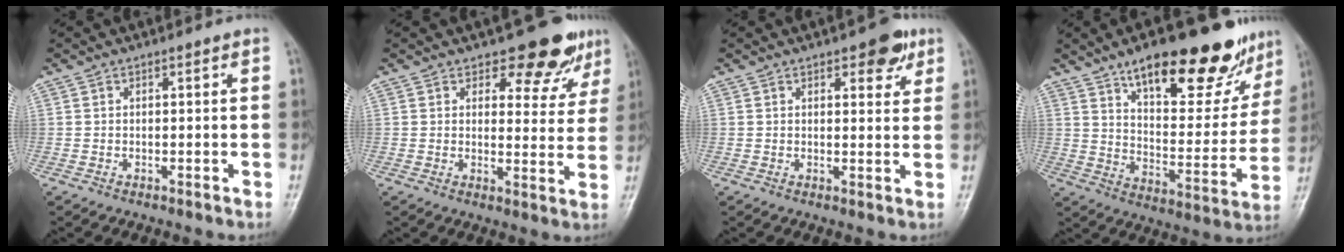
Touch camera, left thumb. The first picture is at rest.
{"total": 8.4, "force": [6.4, 4.2, 3.5], "torque": [-0.011, -0.046, 0.073]}
{"total": 5.4, "force": [3.0, 2.4, 3.7], "torque": [-0.027, -0.012, 0.033]}
{"total": 23.6, "force": [15.6, 9.0, 15.3], "torque": [-0.164, -0.061, 0.234]}